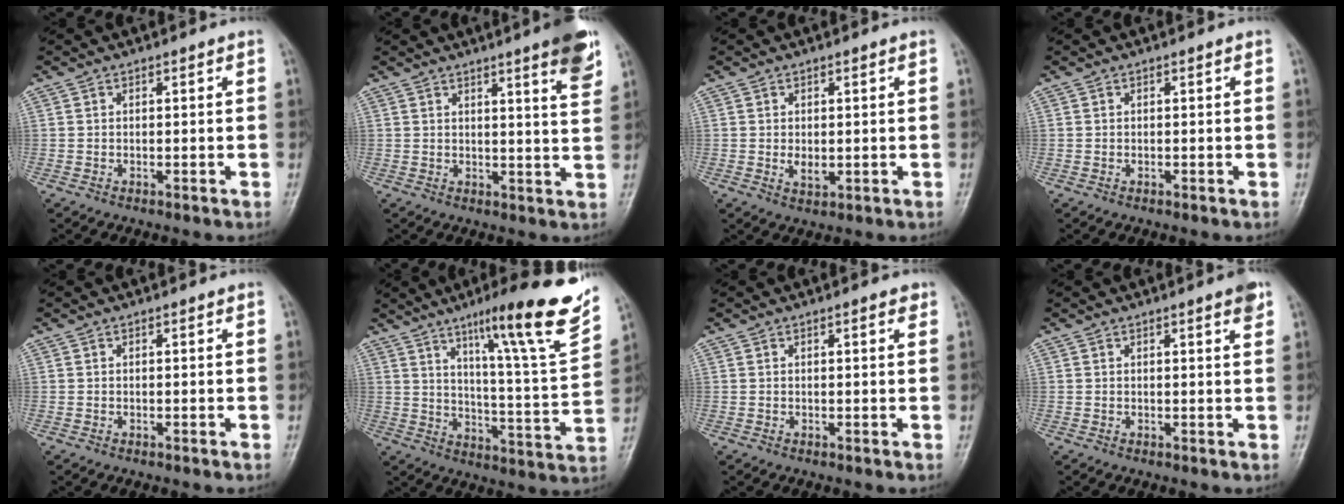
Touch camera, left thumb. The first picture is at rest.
{"total": 7.9, "force": [4.9, 0.6, 6.2], "torque": [-0.071, -0.027, 0.059]}
{"total": 2.4, "force": [0.1, 1.5, 1.9], "torque": [-0.028, -0.007, 0.008]}
{"total": 0.0}
{"total": 0.0}
{"total": 21.4, "force": [13.2, 2.2, 16.8], "torque": [-0.215, -0.057, 0.199]}
{"total": 1.3, "force": [0.8, 0.3, 1.0], "torque": [-0.012, -0.002, 0.008]}
{"total": 2.4, "force": [1.5, 0.2, 1.8], "torque": [-0.023, -0.007, 0.016]}